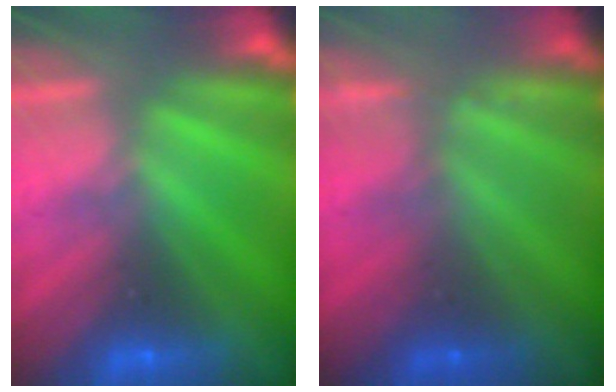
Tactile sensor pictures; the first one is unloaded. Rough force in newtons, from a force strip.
{"total": 2.3}